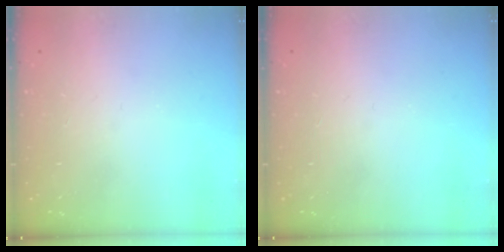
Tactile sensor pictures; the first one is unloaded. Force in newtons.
{"total": 0.0}